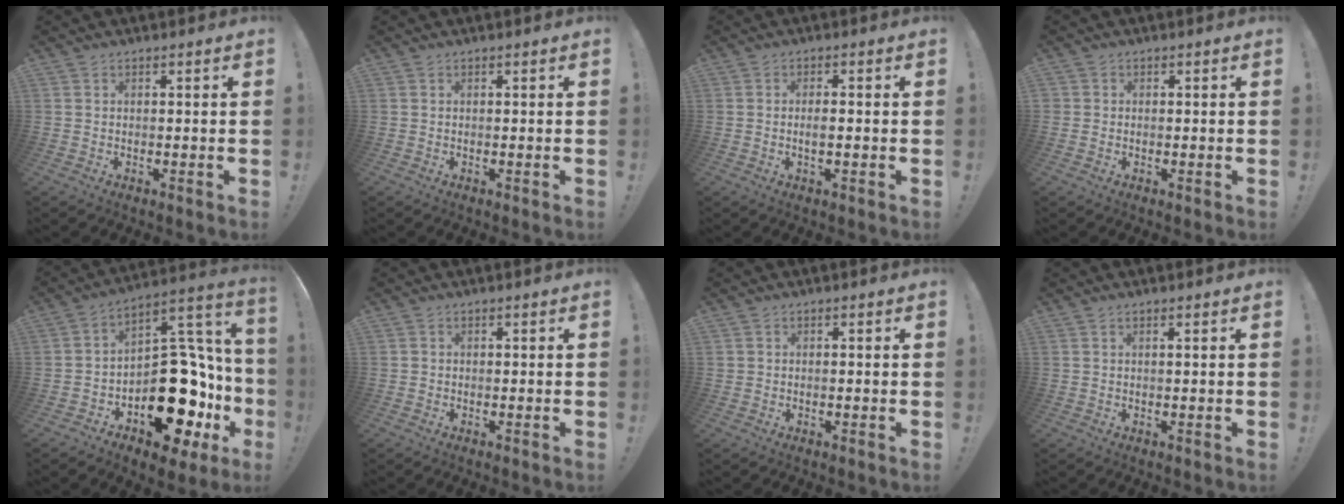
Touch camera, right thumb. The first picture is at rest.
{"total": 0.0}
{"total": 2.3, "force": [-0.6, 0.6, 2.2], "torque": [-0.032, 0.000, -0.013]}
{"total": 1.0, "force": [0.0, 0.9, 0.2], "torque": [-0.002, 0.002, 0.001]}
{"total": 22.7, "force": [-9.1, 12.9, 16.3], "torque": [-0.180, 0.035, -0.137]}
{"total": 0.6, "force": [0.0, 0.6, 0.1], "torque": [-0.001, 0.002, -0.001]}
{"total": 0.8, "force": [-0.4, 0.6, 0.3], "torque": [-0.007, 0.003, -0.006]}
{"total": 0.8, "force": [0.2, -0.3, 0.7], "torque": [-0.008, -0.003, 0.001]}